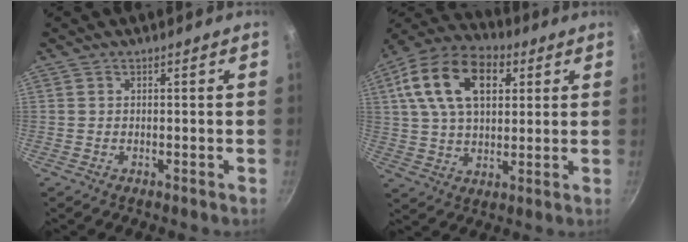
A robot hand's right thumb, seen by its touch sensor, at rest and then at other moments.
{"total": 18.5, "force": [5.9, 11.5, 13.2], "torque": [-0.217, 0.006, 0.091]}